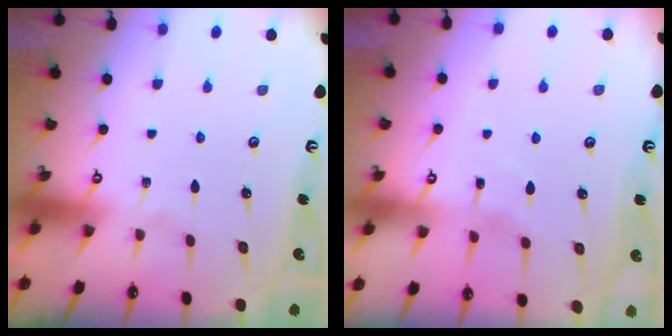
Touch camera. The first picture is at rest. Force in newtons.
{"total": 2.8, "press": 2.8, "slide": 0.5}